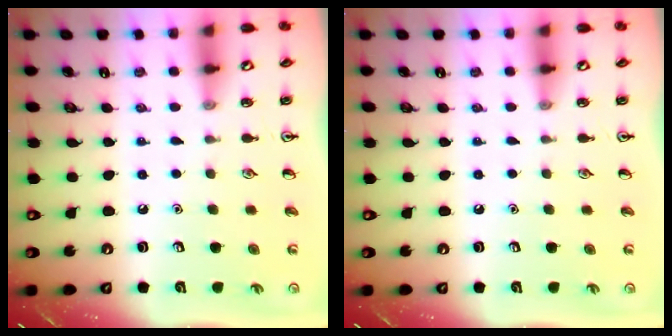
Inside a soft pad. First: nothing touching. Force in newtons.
{"total": 0.0}